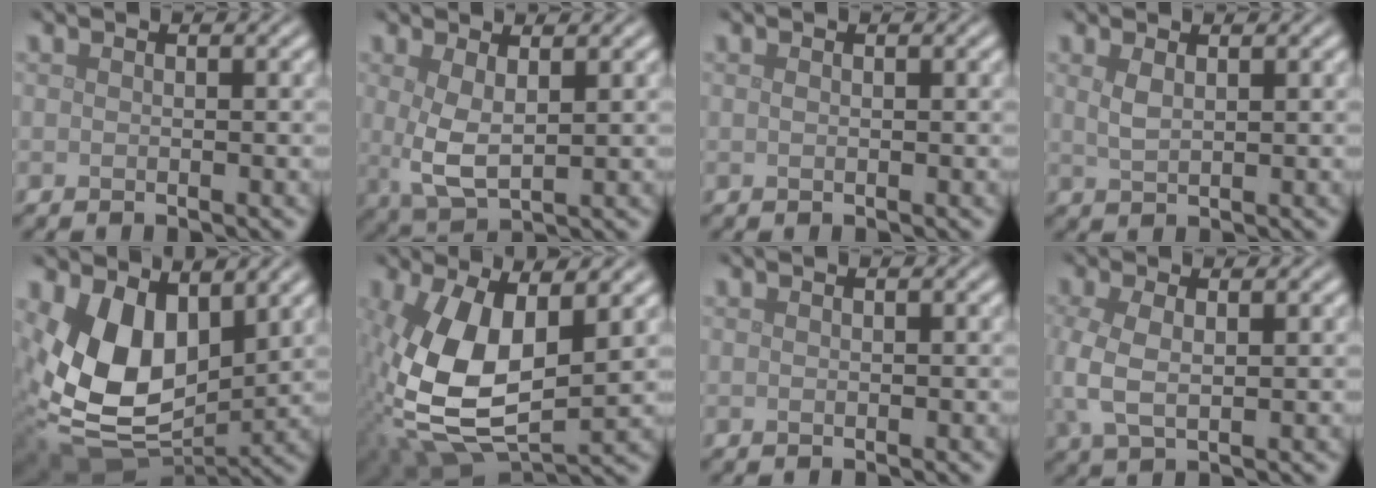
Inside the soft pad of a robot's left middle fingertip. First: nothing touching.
{"total": 3.1, "force": [0.7, 1.1, 2.8], "torque": [-0.064, -0.004, 0.017]}
{"total": 0.0}
{"total": 1.4, "force": [0.8, 0.5, 1.0], "torque": [-0.025, 0.000, 0.019]}
{"total": 10.9, "force": [2.7, 6.9, 8.1], "torque": [-0.159, -0.032, 0.054]}
{"total": 12.4, "force": [0.3, 6.6, 10.5], "torque": [-0.241, -0.013, 0.003]}
{"total": 0.0}
{"total": 4.2, "force": [0.0, 2.4, 3.4], "torque": [-0.096, -0.006, 0.001]}